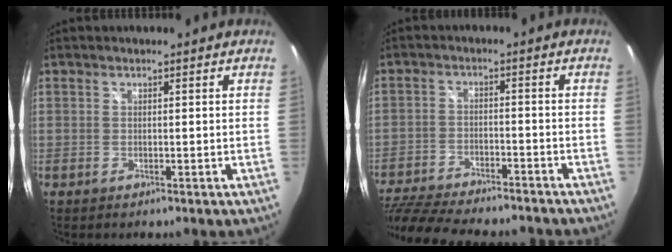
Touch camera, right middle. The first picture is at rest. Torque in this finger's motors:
{"motor_torque": [1.09, -1.05, 0.23, 0.15]}